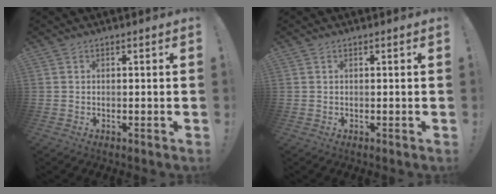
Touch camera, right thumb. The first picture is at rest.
{"total": 0.0}